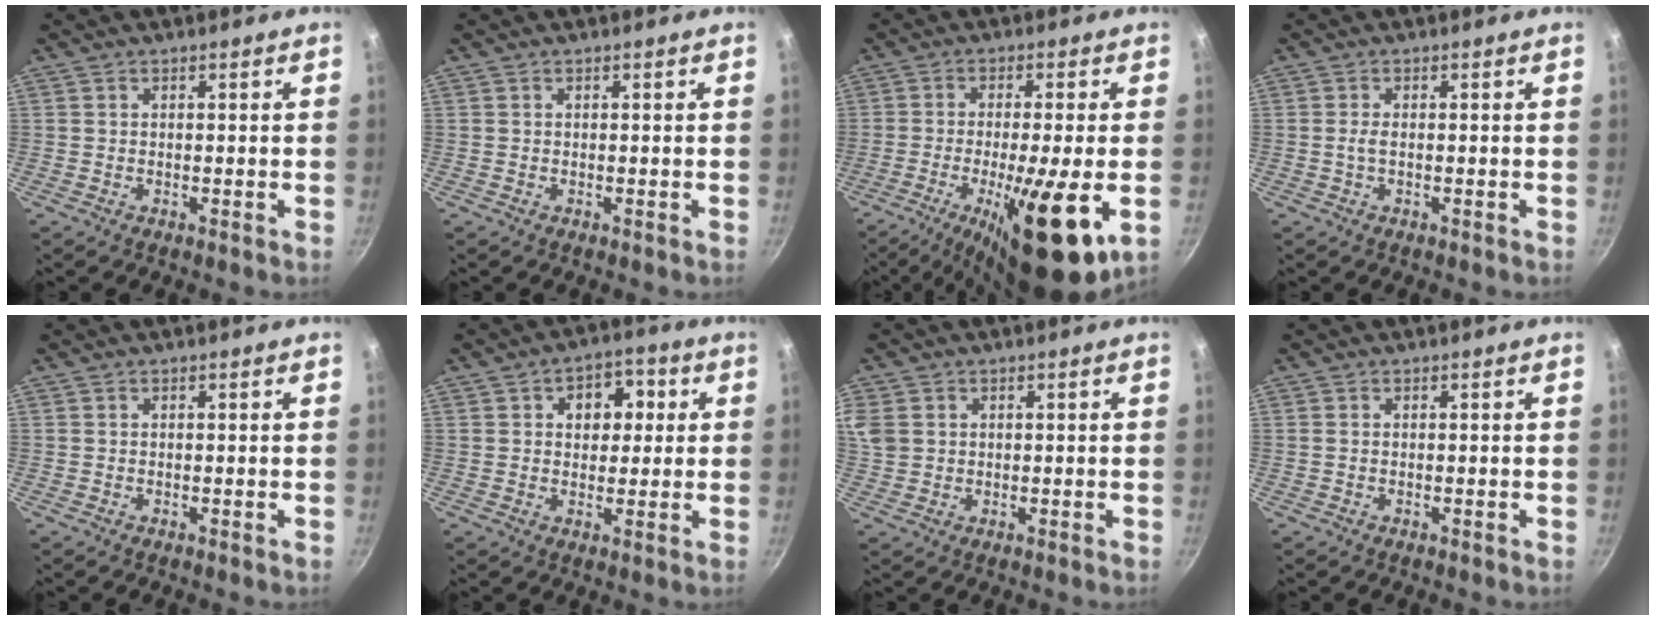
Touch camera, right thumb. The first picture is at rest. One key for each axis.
{"total": 0.0}
{"total": 17.0, "fx": -4.8, "fy": 3.5, "fz": 15.9, "tx": -0.255, "ty": -0.005, "tz": -0.071}
{"total": 1.4, "fx": -0.2, "fy": 0.5, "fz": 1.3, "tx": -0.031, "ty": 0.001, "tz": -0.006}
{"total": 0.0}
{"total": 7.8, "fx": 1.9, "fy": 5.6, "fz": 5.0, "tx": -0.028, "ty": 0.007, "tz": 0.019}
{"total": 7.9, "fx": 2.1, "fy": 6.6, "fz": 3.9, "tx": -0.092, "ty": 0.010, "tz": 0.046}
{"total": 0.0}